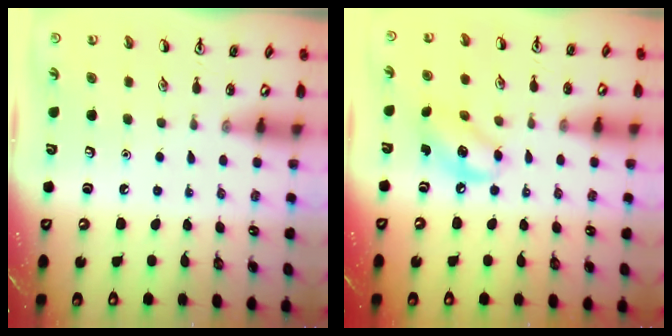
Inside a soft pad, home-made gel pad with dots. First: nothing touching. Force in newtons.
{"total": 8.1, "press": 8.0, "slide": 1.6}